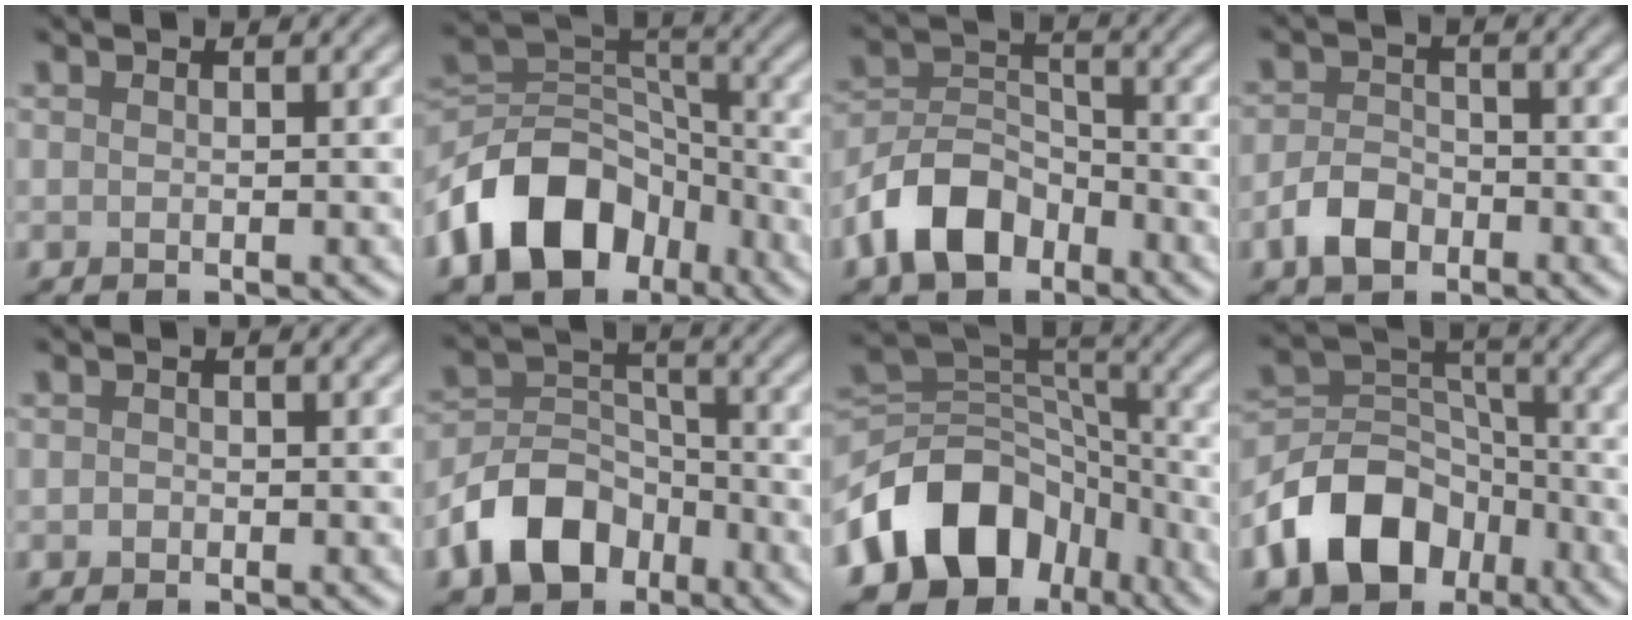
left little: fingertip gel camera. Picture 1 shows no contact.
{"total": 11.1, "force": [-6.1, 7.4, 5.7], "torque": [-0.097, 0.009, -0.123]}
{"total": 6.6, "force": [-4.0, 4.1, 3.2], "torque": [-0.060, 0.001, -0.088]}
{"total": 3.3, "force": [-1.9, 2.1, 1.8], "torque": [-0.034, 0.004, -0.041]}
{"total": 0.5, "force": [-0.2, 0.4, 0.2], "torque": [-0.001, -0.004, -0.005]}
{"total": 7.4, "force": [-4.3, 4.9, 3.5], "torque": [-0.058, -0.001, -0.092]}
{"total": 11.2, "force": [-5.8, 8.0, 5.4], "torque": [-0.082, 0.012, -0.114]}
{"total": 9.6, "force": [-5.1, 6.6, 4.7], "torque": [-0.082, -0.001, -0.103]}